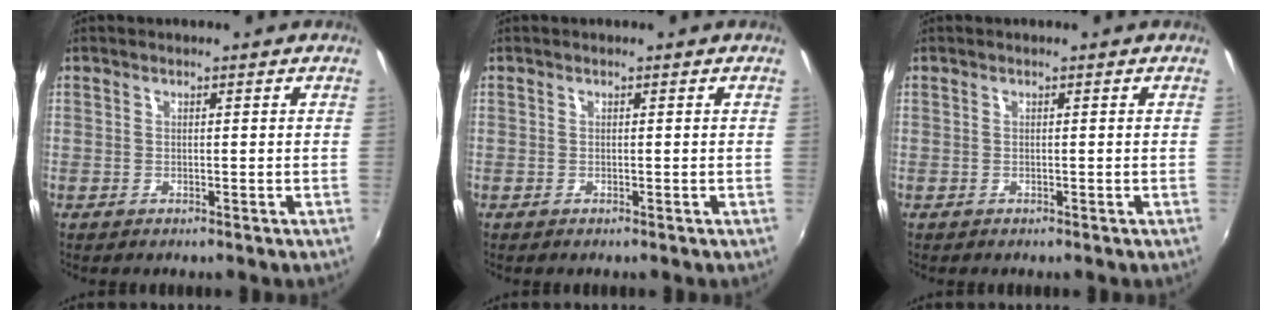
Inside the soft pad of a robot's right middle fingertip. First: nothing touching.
{"total": 0.0}
{"total": 0.0}